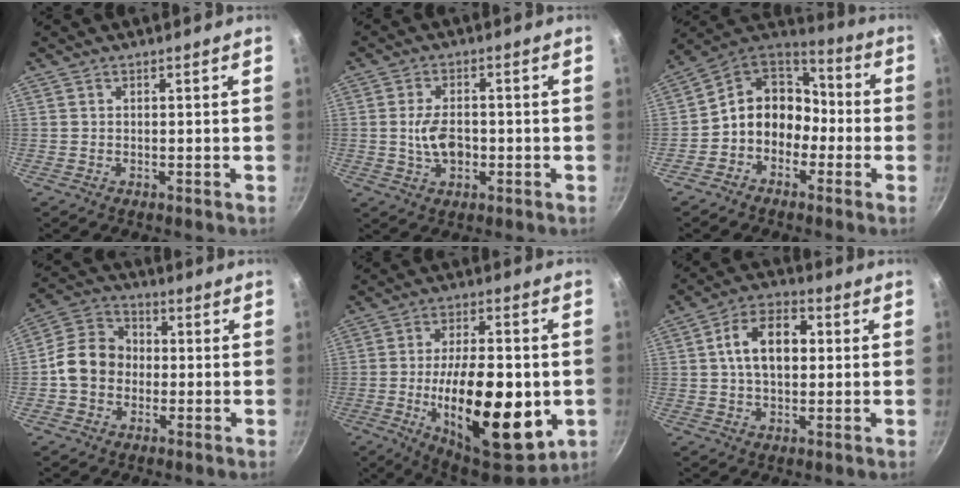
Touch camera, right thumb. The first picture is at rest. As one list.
[{"total": 6.5, "force": [-1.0, 4.0, 5.1], "torque": [-0.080, 0.008, -0.019]}, {"total": 12.0, "force": [-2.9, 9.9, 6.1], "torque": [-0.055, 0.057, -0.072]}, {"total": 10.8, "force": [-1.2, 9.0, 5.8], "torque": [-0.072, 0.029, -0.043]}, {"total": 24.1, "force": [-4.6, 10.5, 21.2], "torque": [-0.308, 0.003, -0.061]}, {"total": 11.5, "force": [1.4, 7.4, 8.7], "torque": [-0.114, 0.024, 0.012]}]